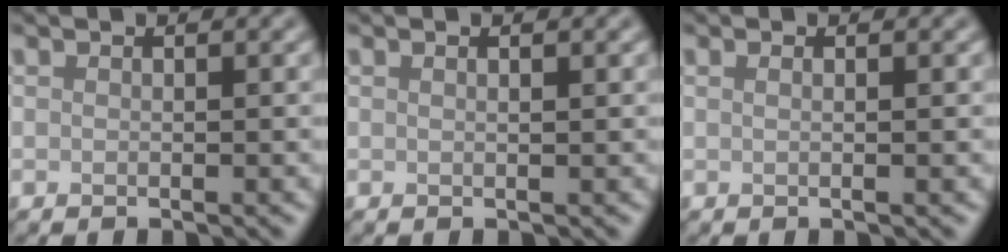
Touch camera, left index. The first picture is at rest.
{"total": 1.1, "force": [0.6, 0.4, 0.9], "torque": [-0.005, -0.002, 0.003]}
{"total": 1.5, "force": [0.5, 0.7, 1.3], "torque": [-0.007, -0.003, -0.009]}